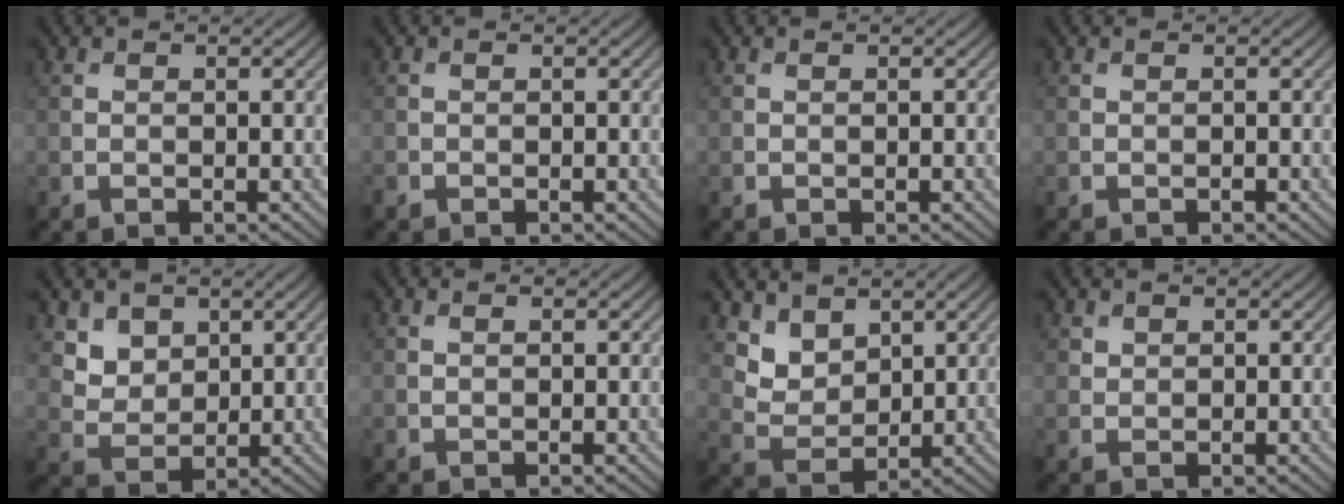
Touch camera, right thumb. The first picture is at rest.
{"total": 0.6, "force": [-0.4, 0.3, 0.1], "torque": [-0.003, -0.003, -0.009]}
{"total": 0.0}
{"total": 0.0}
{"total": 4.4, "force": [2.7, 3.2, 1.5], "torque": [-0.056, -0.028, 0.066]}
{"total": 0.7, "force": [0.2, 0.3, 0.6], "torque": [-0.011, 0.001, 0.004]}
{"total": 4.7, "force": [3.4, 2.7, 1.7], "torque": [-0.055, -0.020, 0.075]}
{"total": 1.0, "force": [0.8, 0.7, 0.2], "torque": [-0.005, -0.002, 0.018]}